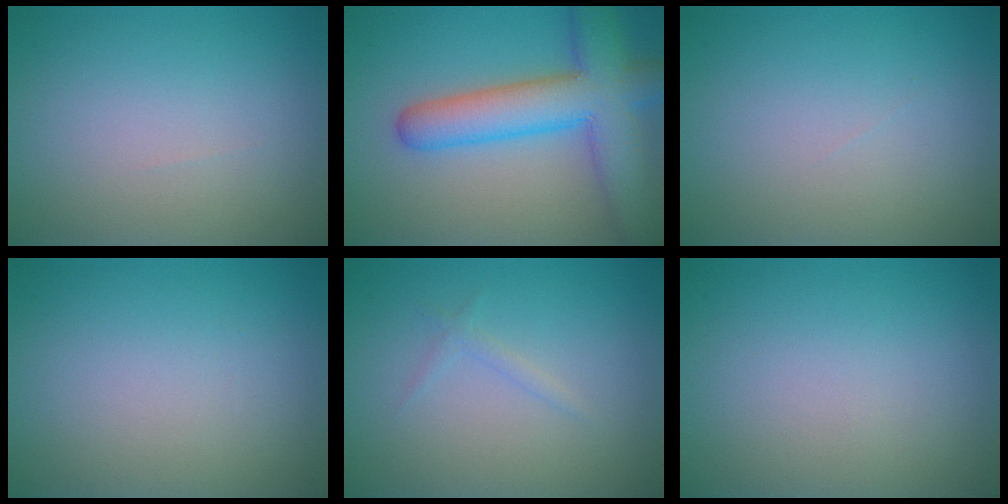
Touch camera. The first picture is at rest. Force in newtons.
{"total": 8.6, "press": 8.6, "slide": 0.5}
{"total": 0.0}
{"total": 0.0}
{"total": 0.8, "press": 0.8, "slide": 0.0}
{"total": 0.0}